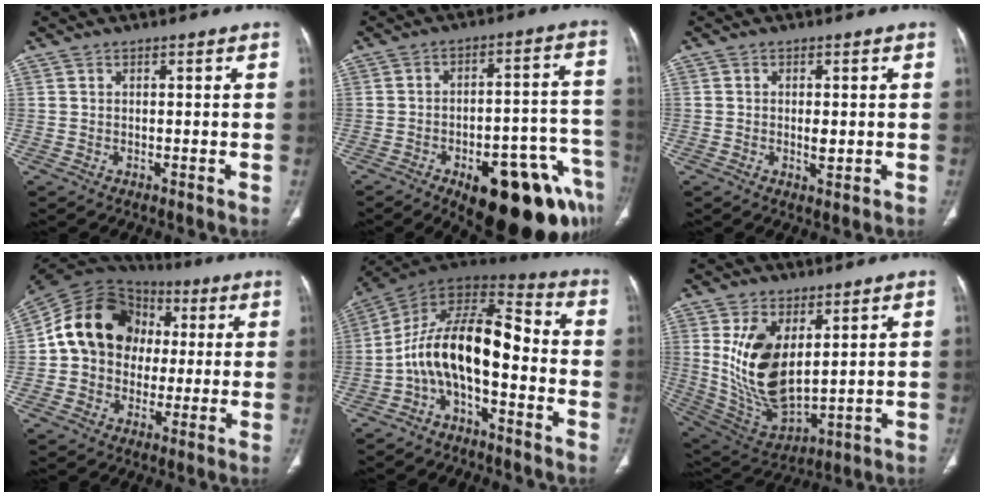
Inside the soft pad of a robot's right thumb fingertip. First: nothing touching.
{"total": 22.6, "force": [-12.2, 8.9, 16.9], "torque": [-0.146, 0.077, -0.157]}
{"total": 2.3, "force": [-0.2, 1.2, 2.0], "torque": [-0.031, -0.003, -0.001]}
{"total": 17.6, "force": [1.7, 14.5, 9.8], "torque": [-0.145, 0.033, 0.025]}
{"total": 15.2, "force": [-3.7, 7.1, 12.9], "torque": [-0.210, 0.087, -0.074]}
{"total": 15.4, "force": [4.1, 8.4, 12.3], "torque": [-0.223, -0.024, 0.103]}